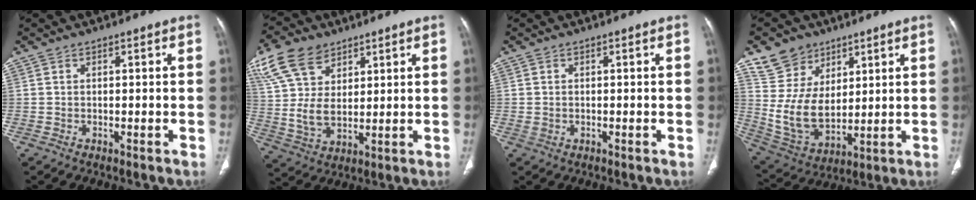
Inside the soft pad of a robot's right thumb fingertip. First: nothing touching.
{"total": 13.7, "force": [7.6, 8.3, 7.8], "torque": [-0.141, -0.022, 0.157]}
{"total": 1.0, "force": [-0.1, 0.8, 0.6], "torque": [-0.015, 0.002, 0.002]}
{"total": 13.3, "force": [7.4, 9.7, 5.2], "torque": [-0.073, -0.045, 0.159]}